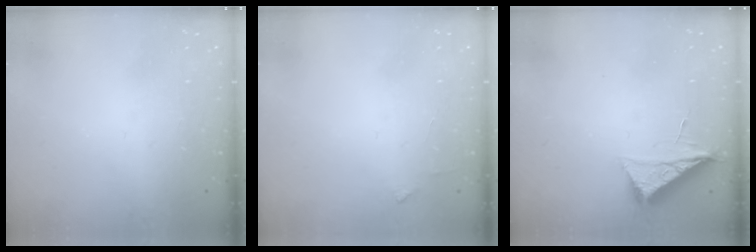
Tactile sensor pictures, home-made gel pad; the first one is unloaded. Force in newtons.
{"total": 2.6, "press": 2.6, "slide": 0.2}
{"total": 6.3, "press": 6.2, "slide": 0.8}